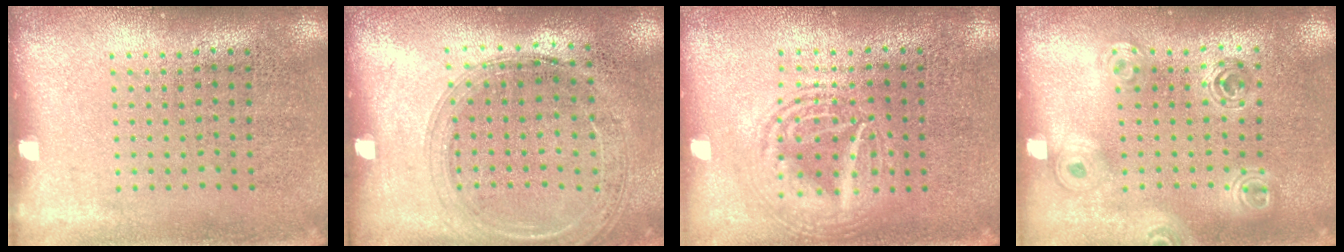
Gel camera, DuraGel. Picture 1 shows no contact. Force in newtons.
{"total": 1.5, "press": 1.4, "slide": 0.3}
{"total": 2.9, "press": 2.9, "slide": 0.4}
{"total": 1.6, "press": 1.4, "slide": 0.7}